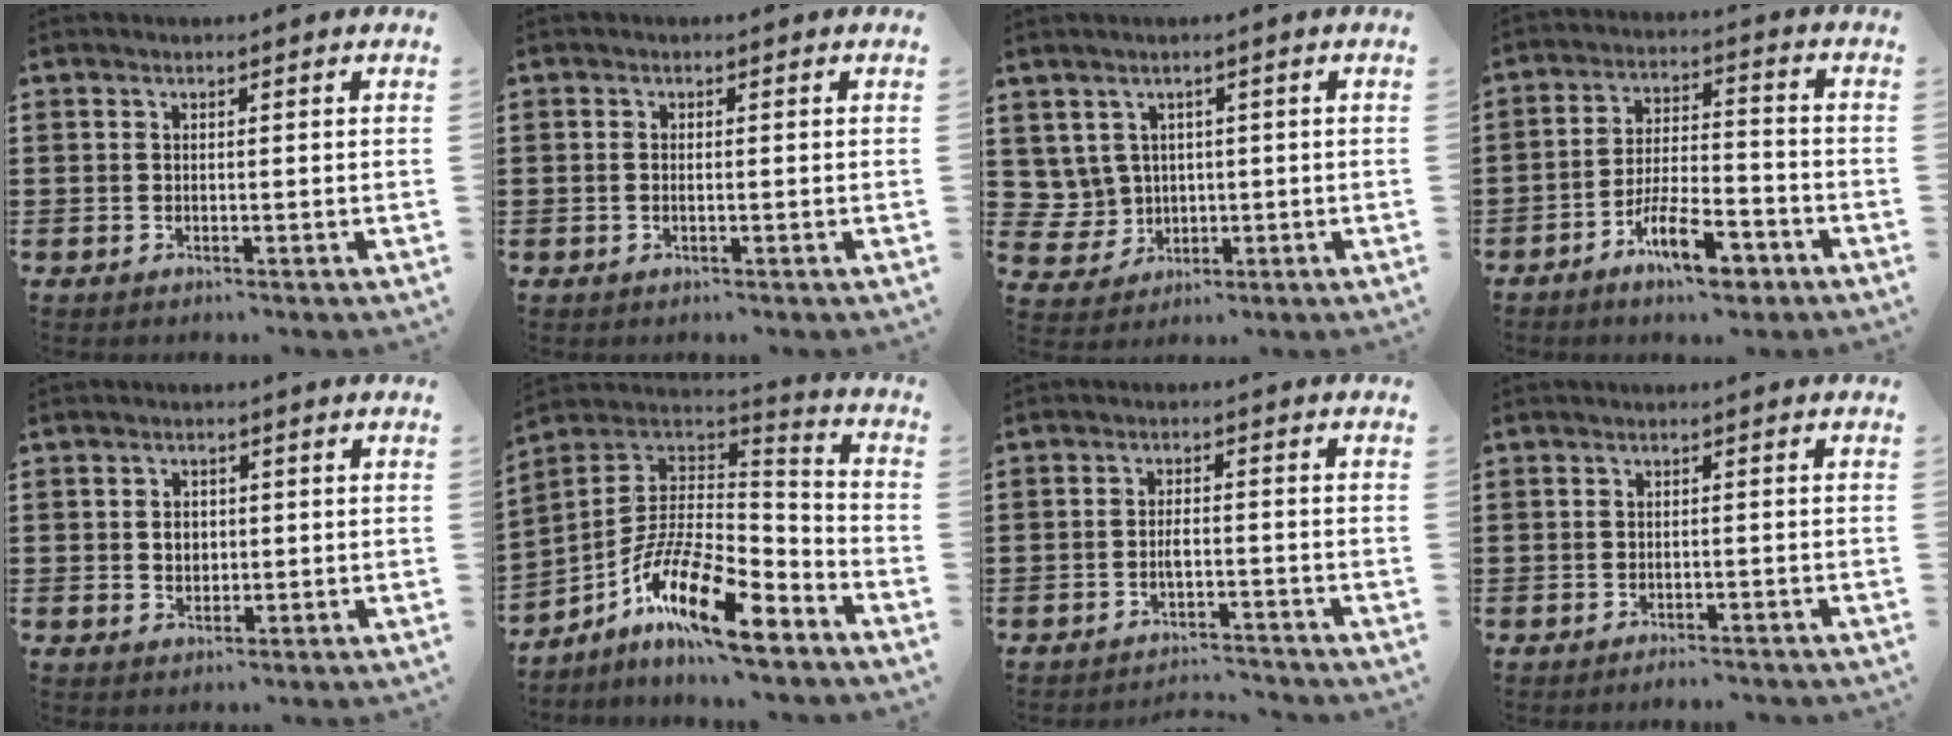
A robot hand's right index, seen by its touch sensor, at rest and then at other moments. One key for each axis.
{"total": 0.7, "fx": -0.1, "fy": 0.2, "fz": 0.6, "tx": -0.013, "ty": -0.003, "tz": -0.002}
{"total": 3.7, "fx": 1.1, "fy": 3.5, "fz": 0.5, "tx": -0.040, "ty": 0.005, "tz": 0.019}
{"total": 9.5, "fx": -5.9, "fy": 3.0, "fz": 6.7, "tx": -0.124, "ty": 0.014, "tz": -0.107}
{"total": 2.4, "fx": 0.2, "fy": 1.9, "fz": 1.4, "tx": -0.023, "ty": 0.004, "tz": 0.000}
{"total": 15.8, "fx": -8.8, "fy": 5.1, "fz": 12.1, "tx": -0.226, "ty": 0.014, "tz": -0.159}
{"total": 2.7, "fx": -2.2, "fy": 0.5, "fz": 1.5, "tx": -0.040, "ty": 0.000, "tz": -0.047}
{"total": 1.2, "fx": -1.2, "fy": -0.1, "fz": -0.1, "tx": 0.000, "ty": 0.003, "tz": -0.026}